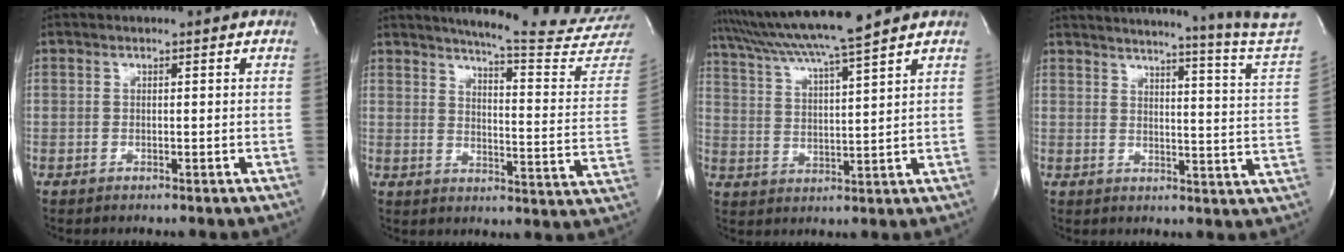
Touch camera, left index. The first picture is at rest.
{"total": 21.4, "force": [20.1, -1.2, 7.1], "torque": [-0.103, -0.131, 0.234]}
{"total": 11.1, "force": [9.7, -2.0, 5.1], "torque": [-0.097, 0.007, 0.167]}
{"total": 22.1, "force": [20.2, -2.8, 8.5], "torque": [-0.135, -0.102, 0.239]}